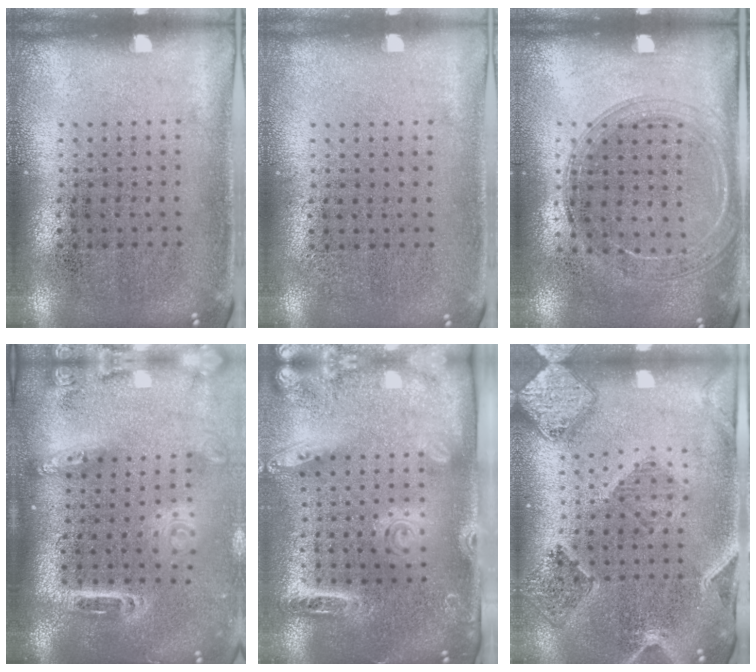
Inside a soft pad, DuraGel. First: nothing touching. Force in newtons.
{"total": 0.0}
{"total": 1.6, "press": 1.5, "slide": 0.2}
{"total": 2.5, "press": 1.9, "slide": 1.7}
{"total": 2.5, "press": 1.9, "slide": 1.6}
{"total": 1.6, "press": 1.5, "slide": 0.3}